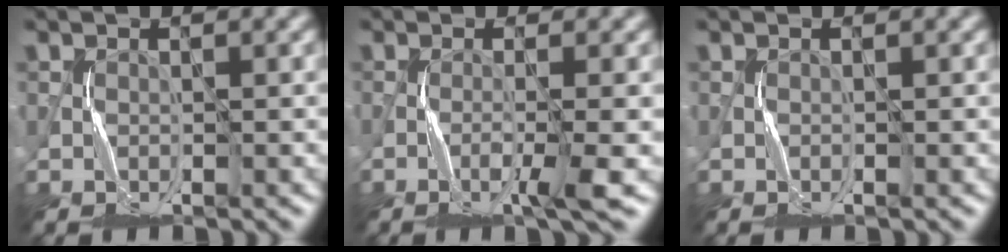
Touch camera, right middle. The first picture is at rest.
{"total": 3.2, "force": [-1.2, 0.3, 3.0], "torque": [-0.046, 0.005, -0.029]}
{"total": 0.0}